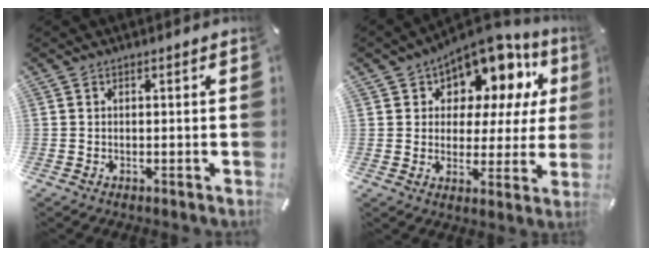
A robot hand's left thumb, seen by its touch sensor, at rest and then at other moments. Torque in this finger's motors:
{"motor_torque": [2.38, 2.64, 1.91, -0.86, 0.12]}